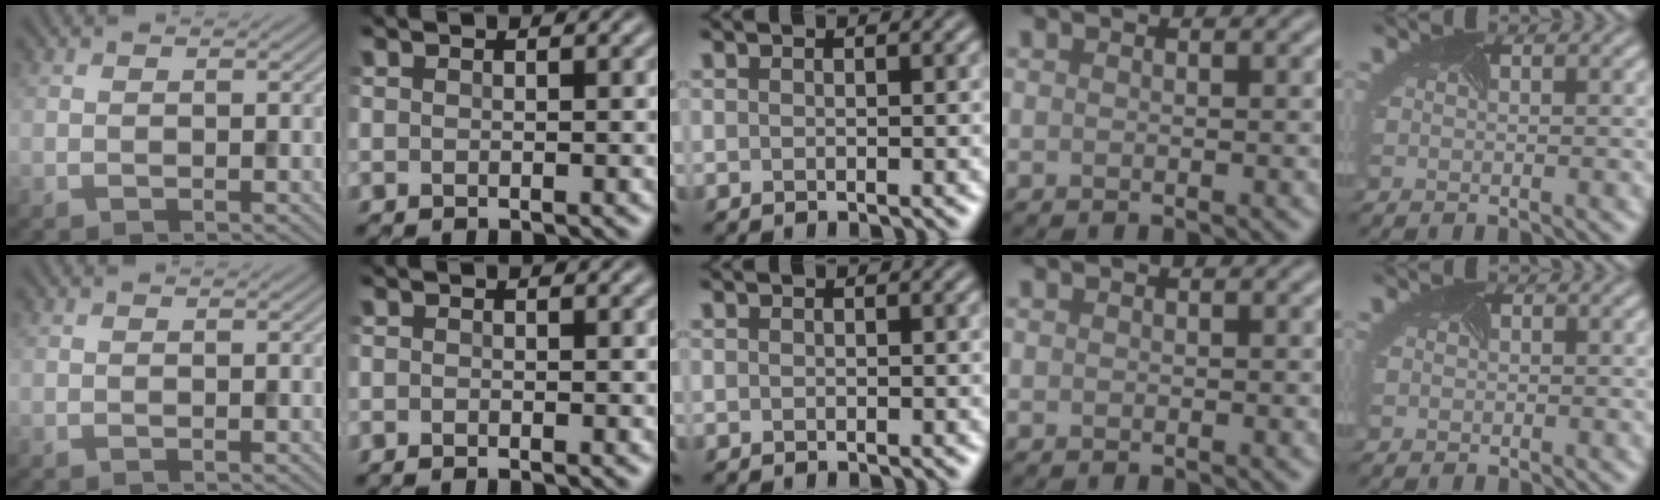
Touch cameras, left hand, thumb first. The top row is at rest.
{"index": {"total": 0.6, "force": [-0.6, -0.2, 0.0], "torque": [-0.001, -0.004, -0.007]}, "little": {"total": 0.8, "force": [-0.2, 0.8, 0.1], "torque": [0.001, -0.003, -0.001]}}